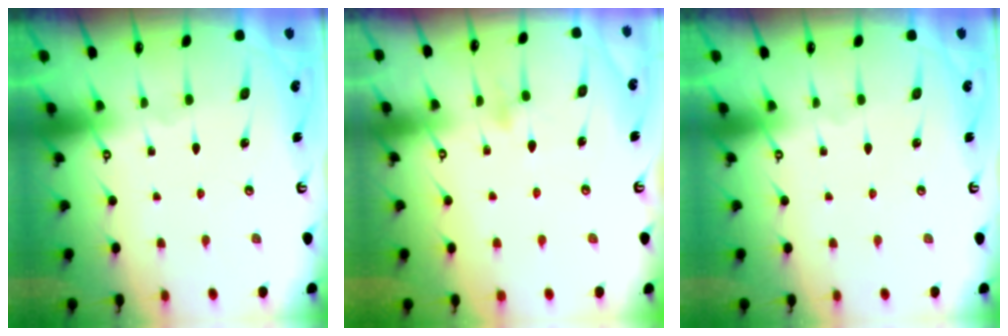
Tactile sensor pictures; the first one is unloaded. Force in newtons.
{"total": 9.5, "press": 9.5, "slide": 0.4}
{"total": 0.0}